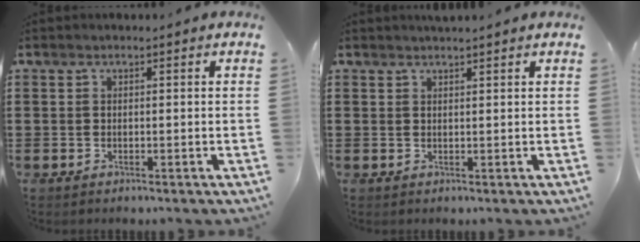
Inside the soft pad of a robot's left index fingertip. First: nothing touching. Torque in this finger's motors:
{"motor_torque": [-0.32, 0.44, -0.57, -0.13]}